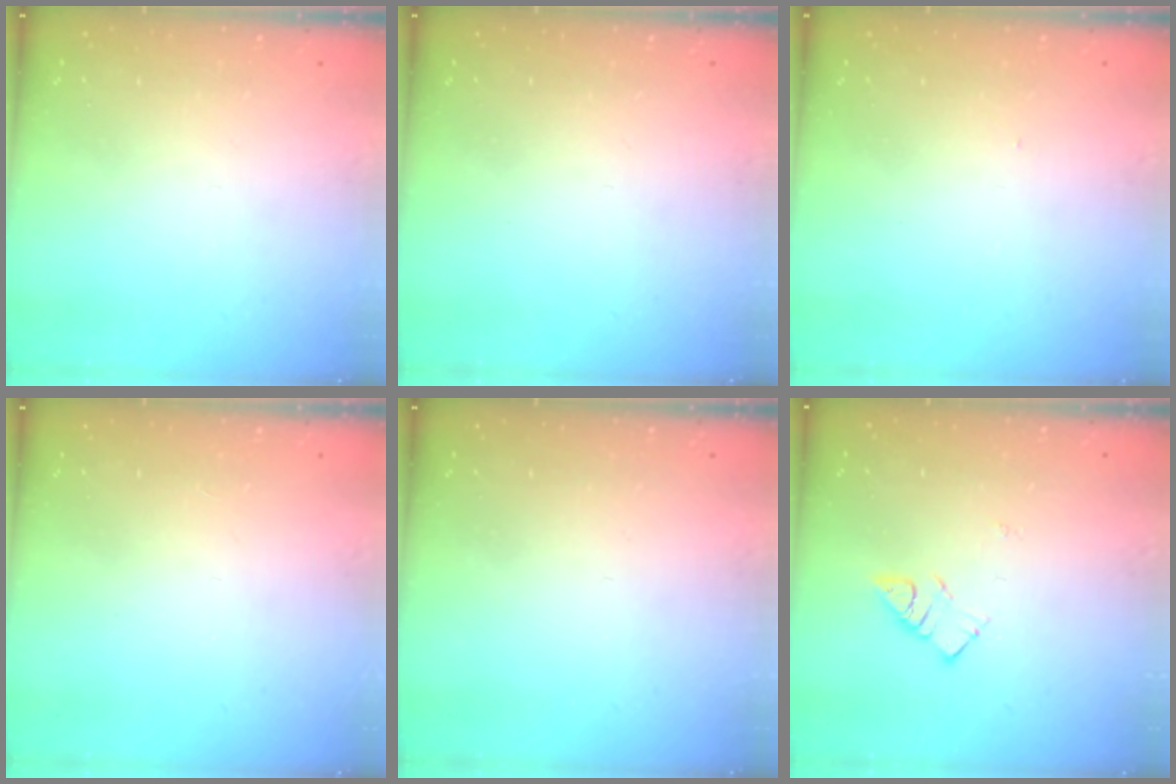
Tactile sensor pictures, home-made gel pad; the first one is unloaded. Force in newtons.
{"total": 0.0}
{"total": 3.1, "press": 3.1, "slide": 0.5}
{"total": 2.8, "press": 2.8, "slide": 0.4}
{"total": 0.0}
{"total": 5.0, "press": 5.0, "slide": 0.2}